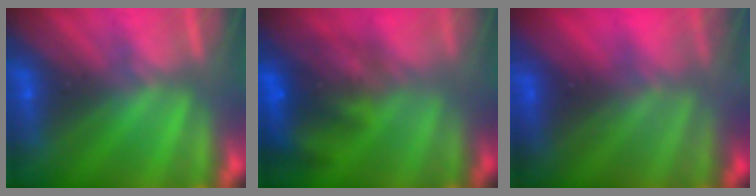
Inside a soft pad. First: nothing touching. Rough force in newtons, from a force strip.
{"total": 7.3}
{"total": 13.7}